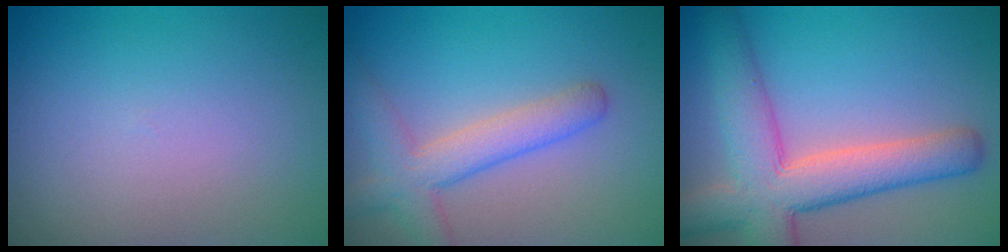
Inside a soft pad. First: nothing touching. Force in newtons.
{"total": 4.0, "press": 4.0, "slide": 0.2}
{"total": 8.0, "press": 8.0, "slide": 0.5}